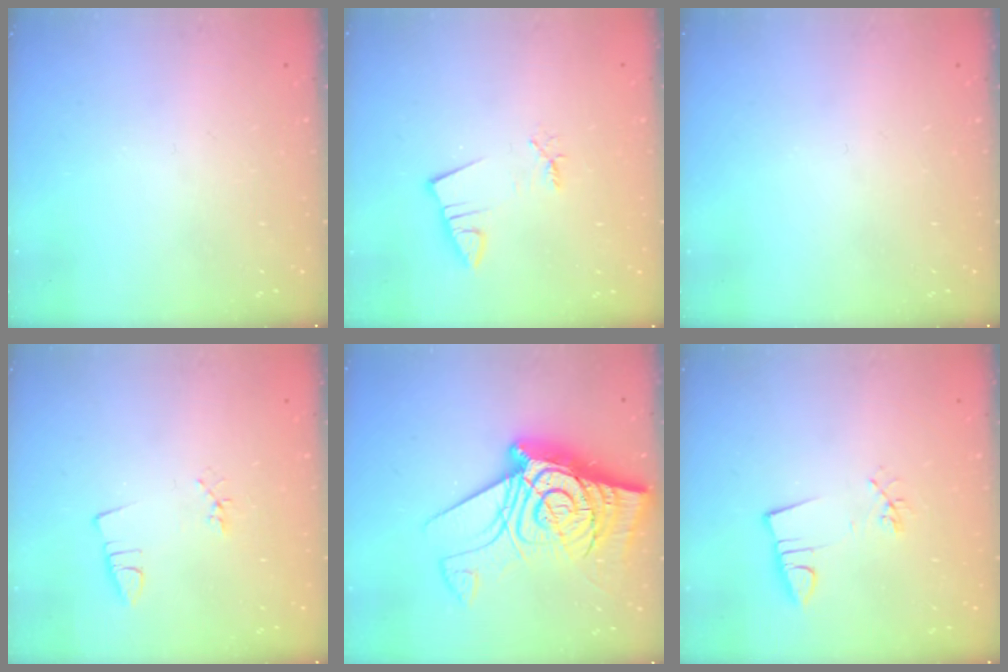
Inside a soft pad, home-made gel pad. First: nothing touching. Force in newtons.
{"total": 2.3, "press": 2.2, "slide": 0.3}
{"total": 0.0}
{"total": 2.4, "press": 1.9, "slide": 1.5}
{"total": 21.5, "press": 21.3, "slide": 2.7}
{"total": 3.0, "press": 1.6, "slide": 2.5}